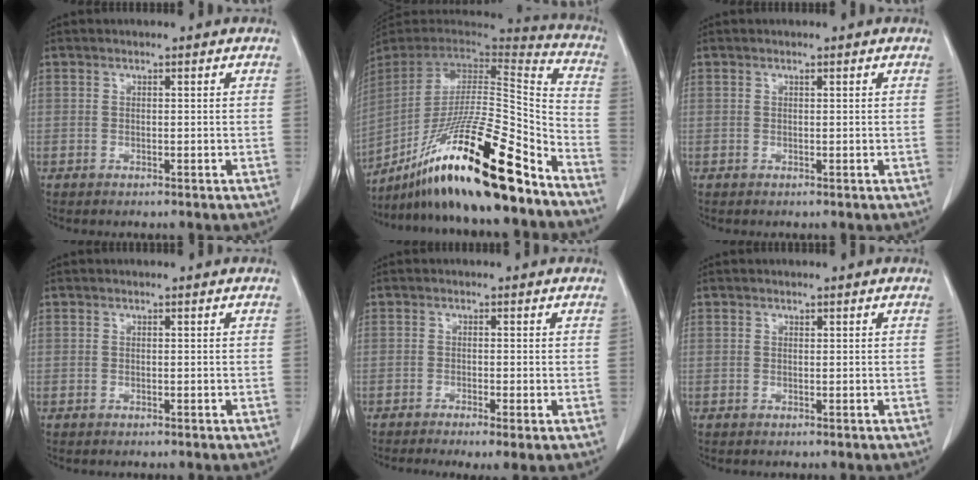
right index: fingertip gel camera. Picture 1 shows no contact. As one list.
[{"total": 27.6, "force": [-19.2, 2.1, 19.8], "torque": [-0.328, -0.023, -0.331]}, {"total": 0.0}, {"total": 0.0}, {"total": 4.1, "force": [-2.4, 0.4, 3.3], "torque": [-0.048, -0.012, -0.038]}, {"total": 0.0}]